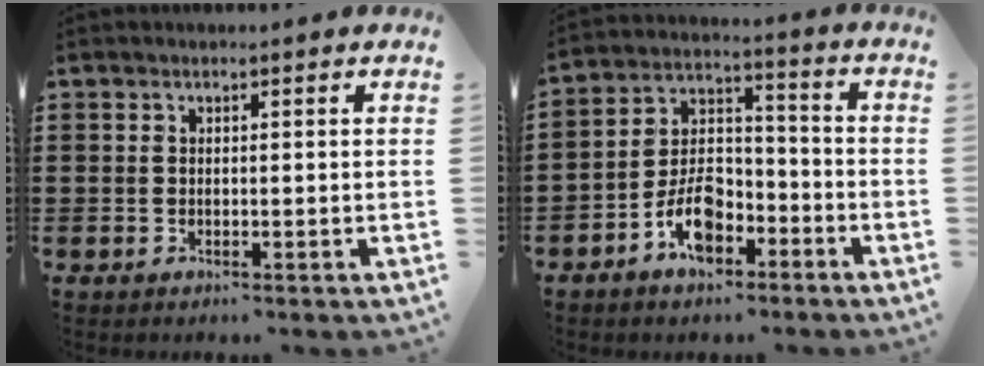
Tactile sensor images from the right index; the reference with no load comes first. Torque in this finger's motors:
{"motor_torque": [2.14, 0.00, 1.04, 0.14]}